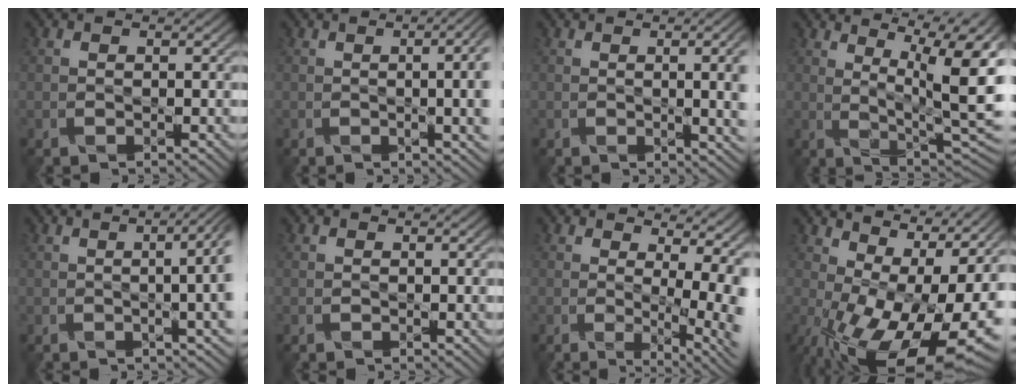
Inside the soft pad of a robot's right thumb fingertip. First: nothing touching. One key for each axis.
{"total": 9.4, "fx": 0.1, "fy": 3.5, "fz": 8.7, "tx": -0.092, "ty": 0.013, "tz": 0.008}
{"total": 7.6, "fx": 0.0, "fy": 2.5, "fz": 7.1, "tx": -0.079, "ty": 0.006, "tz": 0.011}
{"total": 13.4, "fx": 5.2, "fy": 3.9, "fz": 11.7, "tx": -0.161, "ty": 0.030, "tz": 0.088}
{"total": 7.7, "fx": 0.4, "fy": 2.0, "fz": 7.4, "tx": -0.088, "ty": 0.016, "tz": 0.002}
{"total": 0.0}
{"total": 8.2, "fx": 0.7, "fy": 3.6, "fz": 7.4, "tx": -0.088, "ty": 0.001, "tz": 0.022}
{"total": 16.1, "fx": -0.7, "fy": 8.7, "fz": 13.6, "tx": -0.200, "ty": -0.025, "tz": 0.026}